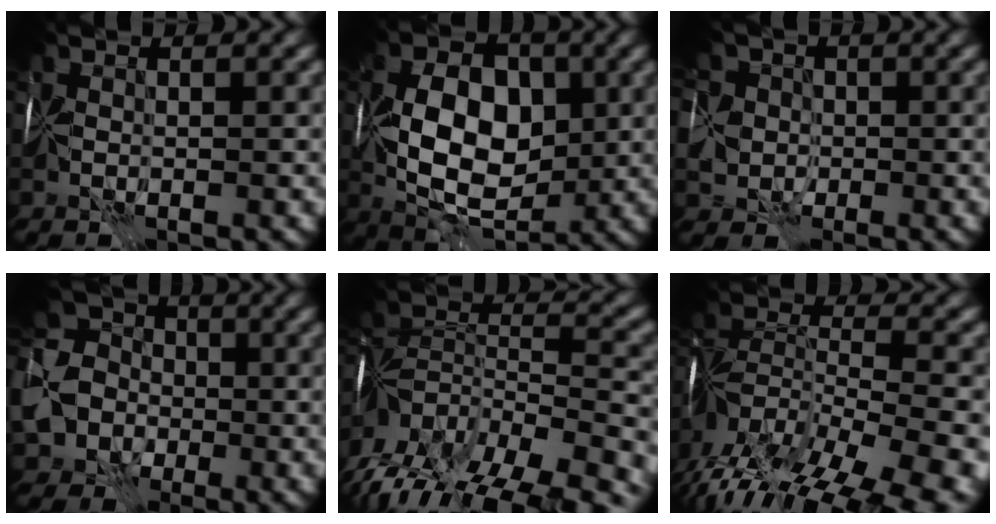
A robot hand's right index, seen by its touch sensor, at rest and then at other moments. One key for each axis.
{"total": 9.7, "fx": 0.2, "fy": 6.3, "fz": 7.3, "tx": -0.126, "ty": 0.011, "tz": -0.001}
{"total": 7.1, "fx": -1.7, "fy": 6.5, "fz": 2.4, "tx": -0.045, "ty": 0.012, "tz": -0.068}
{"total": 8.1, "fx": -2.2, "fy": 7.1, "fz": 3.4, "tx": -0.074, "ty": -0.009, "tz": -0.049}
{"total": 16.3, "fx": -11.3, "fy": 6.9, "fz": 9.4, "tx": -0.154, "ty": 0.002, "tz": -0.153}
{"total": 16.4, "fx": -11.3, "fy": 6.5, "fz": 10.0, "tx": -0.170, "ty": -0.016, "tz": -0.153}